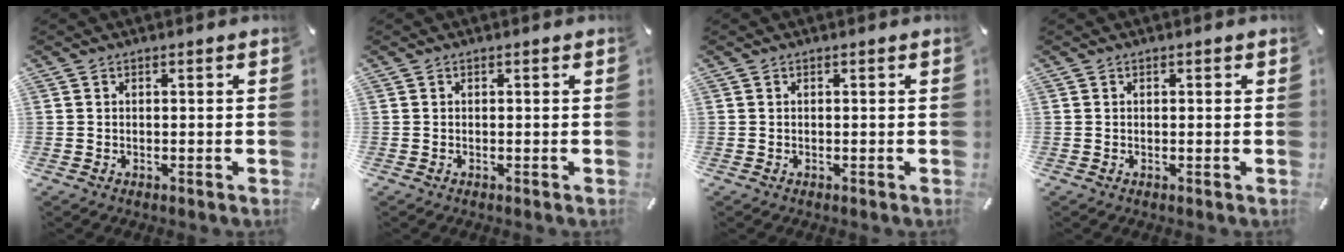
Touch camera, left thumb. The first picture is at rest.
{"total": 0.0}
{"total": 0.0}
{"total": 0.0}